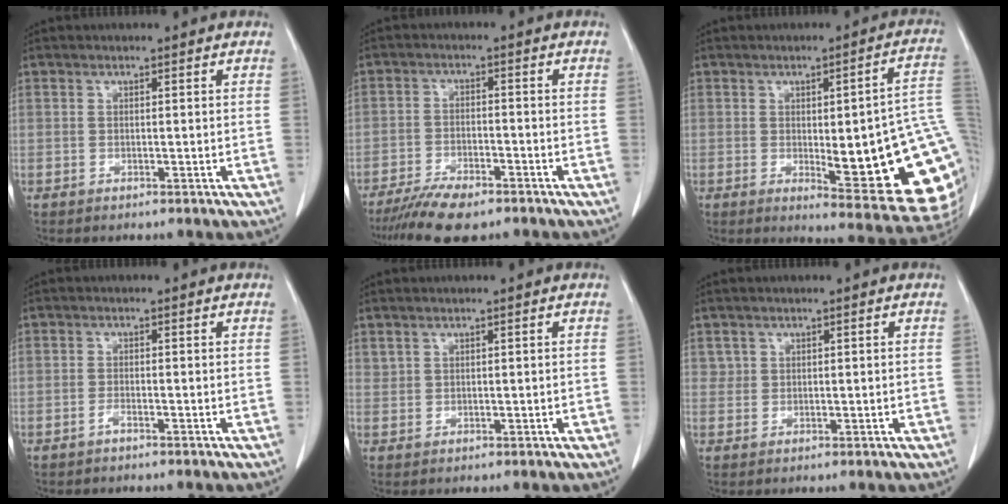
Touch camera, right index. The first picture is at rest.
{"total": 8.6, "force": [-6.8, 2.1, 4.8], "torque": [-0.077, -0.017, -0.113]}
{"total": 20.7, "force": [-1.3, 4.1, 20.2], "torque": [-0.174, 0.004, 0.000]}
{"total": 0.8, "force": [-0.6, 0.1, 0.5], "torque": [-0.008, 0.002, -0.009]}
{"total": 1.0, "force": [0.7, 0.5, 0.4], "torque": [-0.006, 0.006, 0.020]}
{"total": 1.4, "force": [0.7, 1.2, 0.2], "torque": [0.006, 0.003, 0.010]}